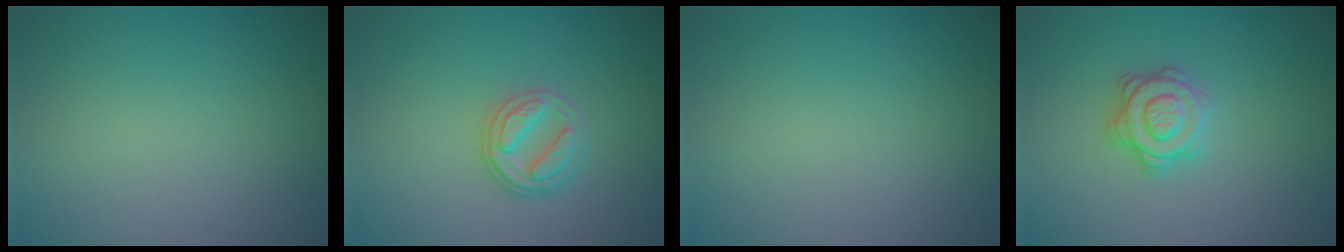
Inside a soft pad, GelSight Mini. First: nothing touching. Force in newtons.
{"total": 2.7, "press": 2.5, "slide": 0.9}
{"total": 0.0}
{"total": 2.9, "press": 2.9, "slide": 0.4}